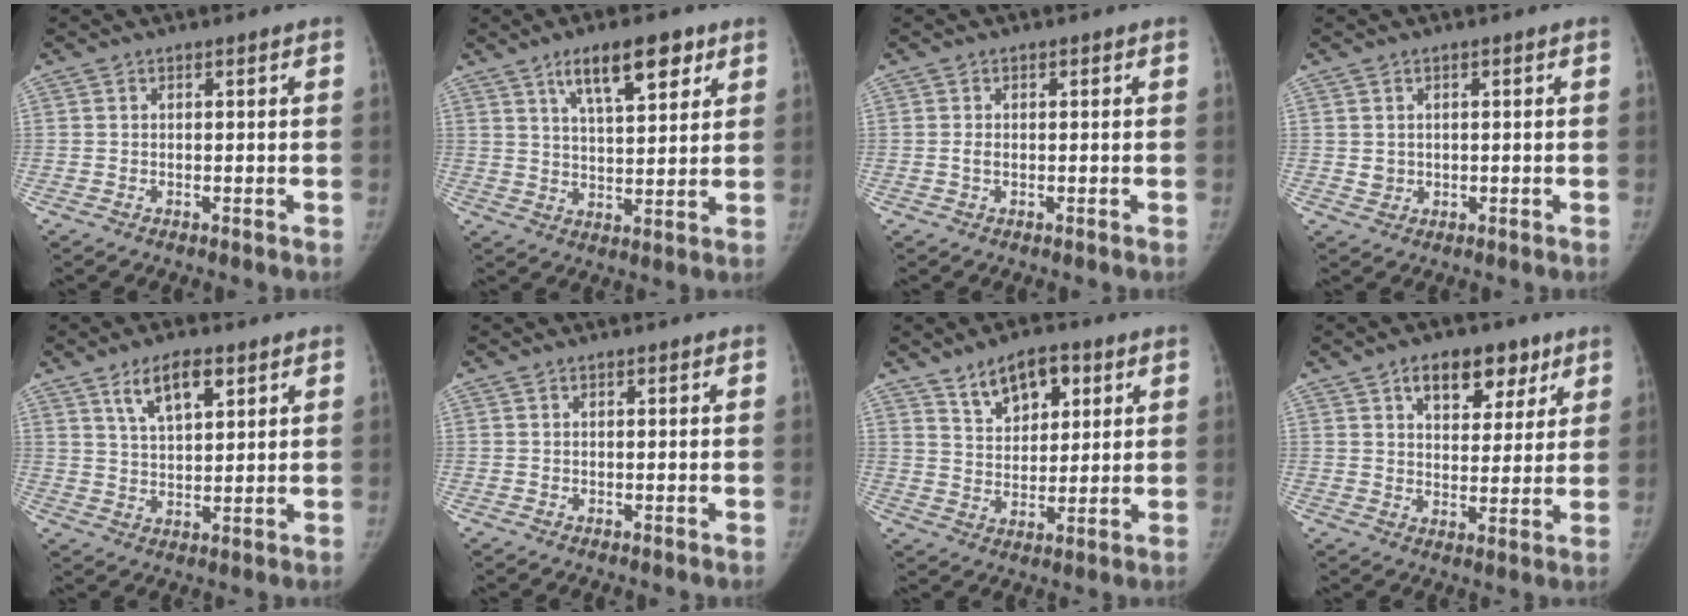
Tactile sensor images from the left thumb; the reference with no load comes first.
{"total": 10.9, "force": [6.3, 3.9, 8.1], "torque": [-0.110, -0.026, 0.106]}
{"total": 0.8, "force": [-0.1, 0.5, 0.7], "torque": [-0.013, -0.001, -0.003]}
{"total": 1.7, "force": [0.2, 1.6, 0.5], "torque": [-0.002, -0.002, 0.009]}
{"total": 7.9, "force": [4.3, 3.3, 5.7], "torque": [-0.085, -0.019, 0.079]}
{"total": 0.0}
{"total": 9.1, "force": [5.1, 5.2, 5.5], "torque": [-0.055, -0.025, 0.087]}
{"total": 10.8, "force": [6.0, 6.5, 6.2], "torque": [-0.050, -0.021, 0.087]}